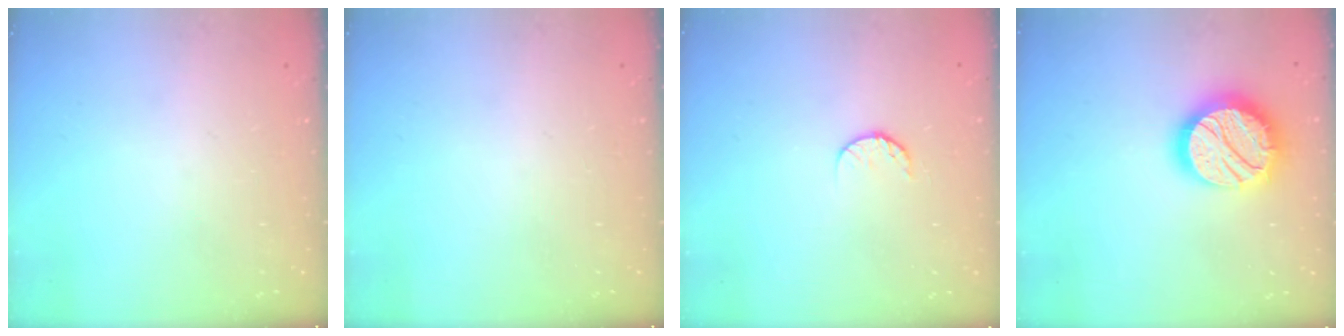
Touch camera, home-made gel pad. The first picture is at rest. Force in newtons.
{"total": 0.0}
{"total": 6.6, "press": 6.6, "slide": 0.7}
{"total": 19.5, "press": 19.4, "slide": 1.2}